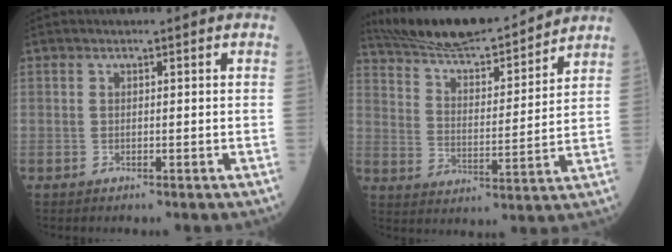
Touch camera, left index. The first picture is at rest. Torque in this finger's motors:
{"motor_torque": [0.39, -0.52, 0.08, 0.04]}